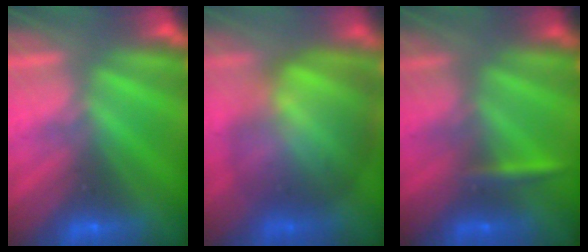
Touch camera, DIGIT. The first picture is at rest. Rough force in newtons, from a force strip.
{"total": 8.3}
{"total": 2.3}